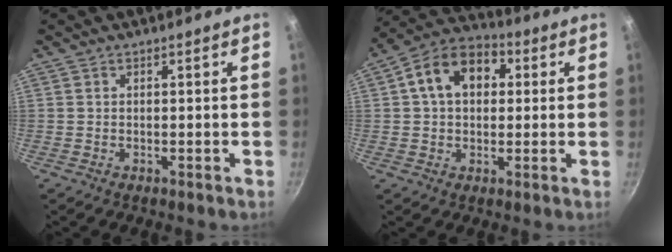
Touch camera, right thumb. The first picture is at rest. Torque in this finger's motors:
{"motor_torque": [-0.38, 1.86, 0.61, -0.42, 0.11]}